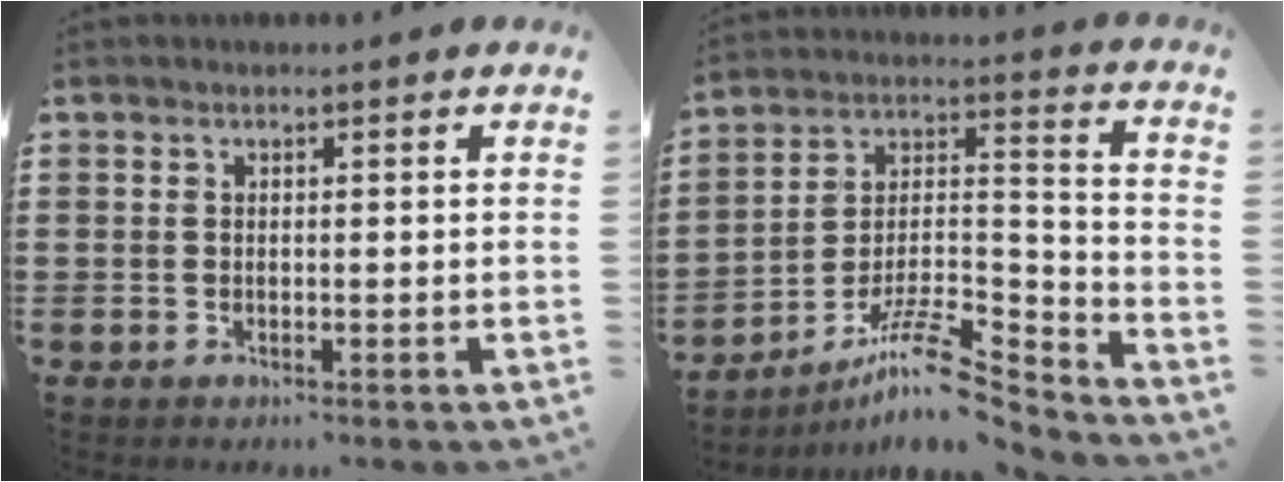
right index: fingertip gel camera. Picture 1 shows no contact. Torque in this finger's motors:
{"motor_torque": [-0.16, -0.17, -0.35, -0.08]}